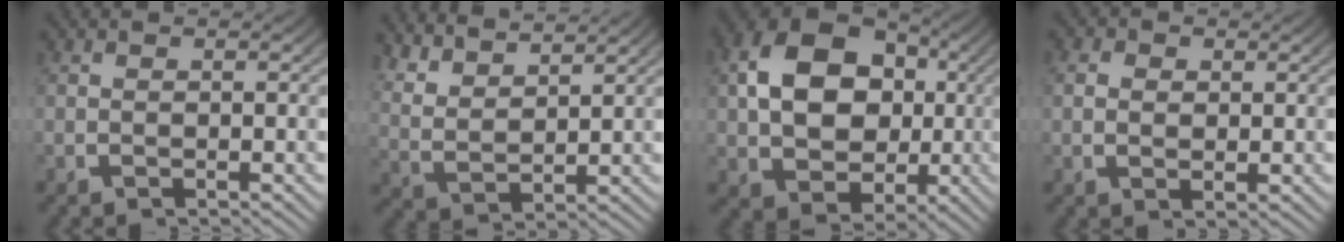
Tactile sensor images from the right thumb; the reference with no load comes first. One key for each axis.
{"total": 5.4, "fx": 2.9, "fy": 3.0, "fz": 3.4, "tx": -0.076, "ty": -0.011, "tz": 0.066}
{"total": 13.6, "fx": 2.2, "fy": 9.6, "fz": 9.3, "tx": -0.197, "ty": -0.024, "tz": 0.043}
{"total": 1.8, "fx": 0.4, "fy": 1.4, "fz": 1.1, "tx": -0.018, "ty": -0.009, "tz": 0.013}